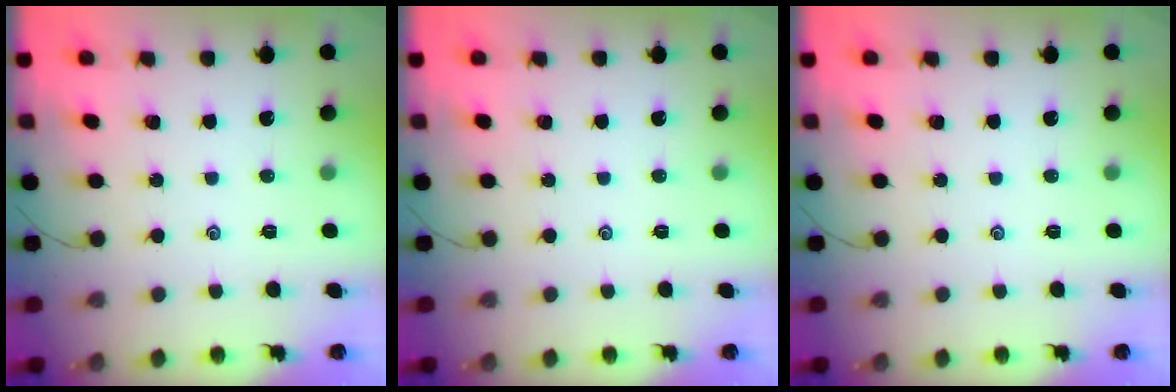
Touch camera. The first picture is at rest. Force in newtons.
{"total": 0.0}
{"total": 0.0}